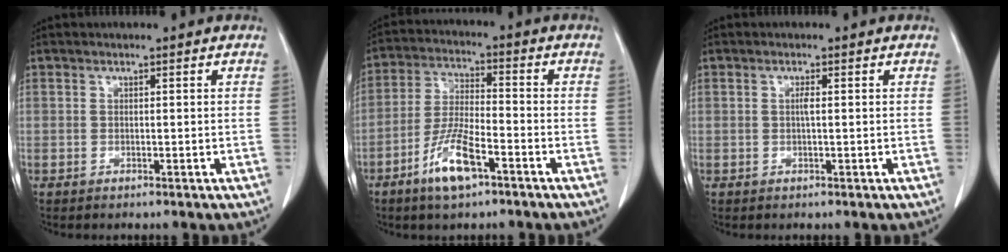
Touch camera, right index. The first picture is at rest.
{"total": 8.8, "force": [-4.9, 2.0, 7.1], "torque": [-0.144, -0.008, -0.091]}
{"total": 0.9, "force": [0.1, 0.1, 0.9], "torque": [-0.019, 0.000, 0.000]}